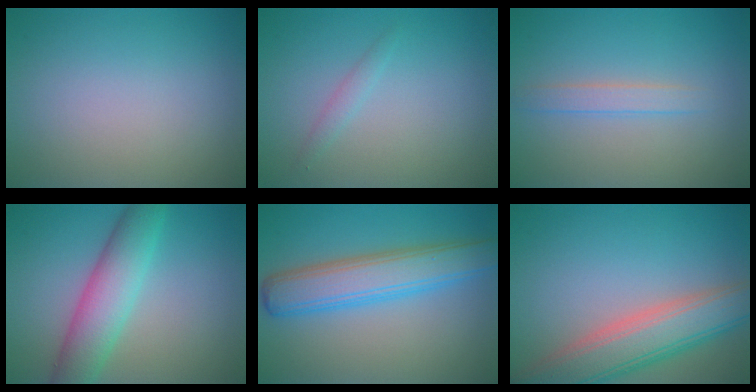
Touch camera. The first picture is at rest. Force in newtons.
{"total": 0.9, "press": 0.9, "slide": 0.1}
{"total": 1.7, "press": 1.7, "slide": 0.0}
{"total": 5.7, "press": 5.7, "slide": 0.2}
{"total": 6.1, "press": 6.1, "slide": 0.2}
{"total": 7.3, "press": 7.3, "slide": 0.6}